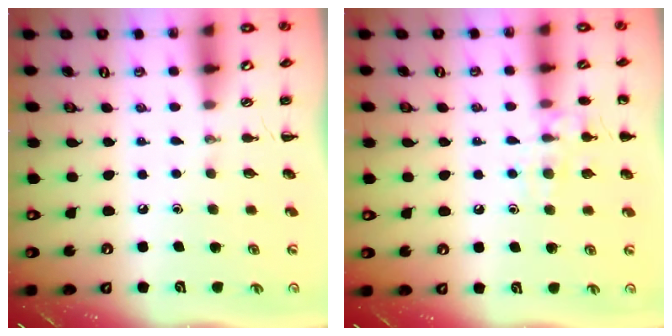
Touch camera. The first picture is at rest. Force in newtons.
{"total": 10.0, "press": 9.9, "slide": 1.1}